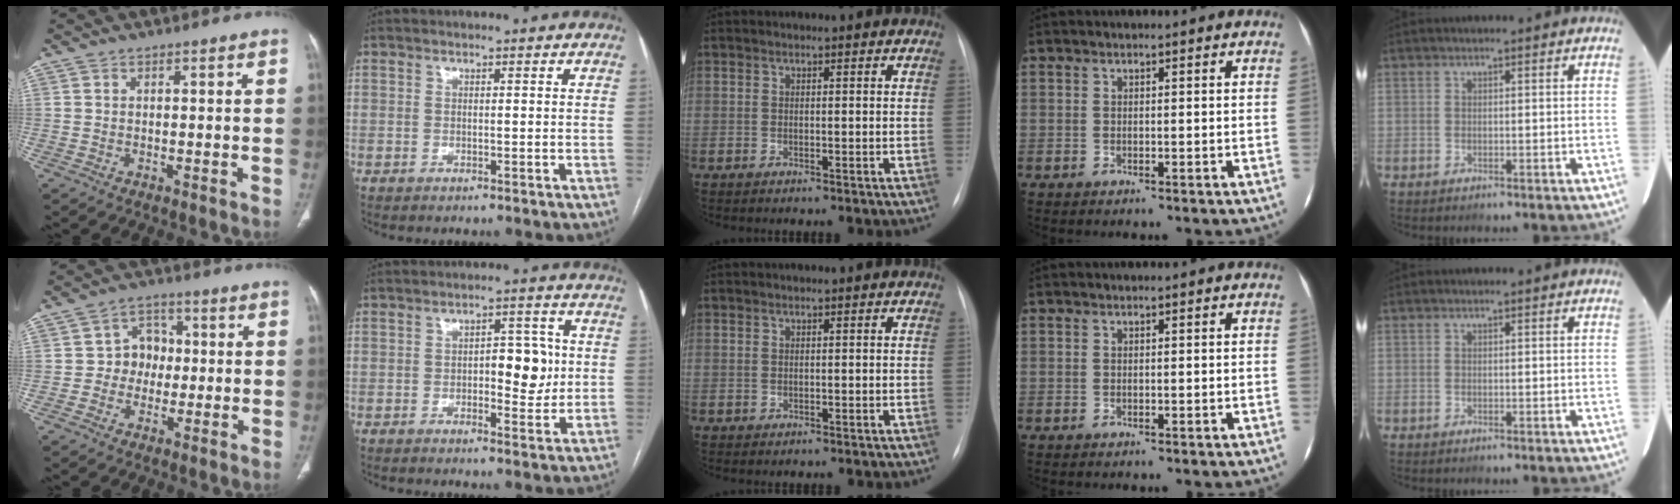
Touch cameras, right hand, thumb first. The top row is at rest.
{"thumb": {"total": 6.3, "force": [-0.4, 5.6, 2.7], "torque": [-0.001, 0.018, -0.018]}, "index": {"total": 6.3, "force": [0.1, 2.9, 5.7], "torque": [-0.068, 0.010, 0.003]}}